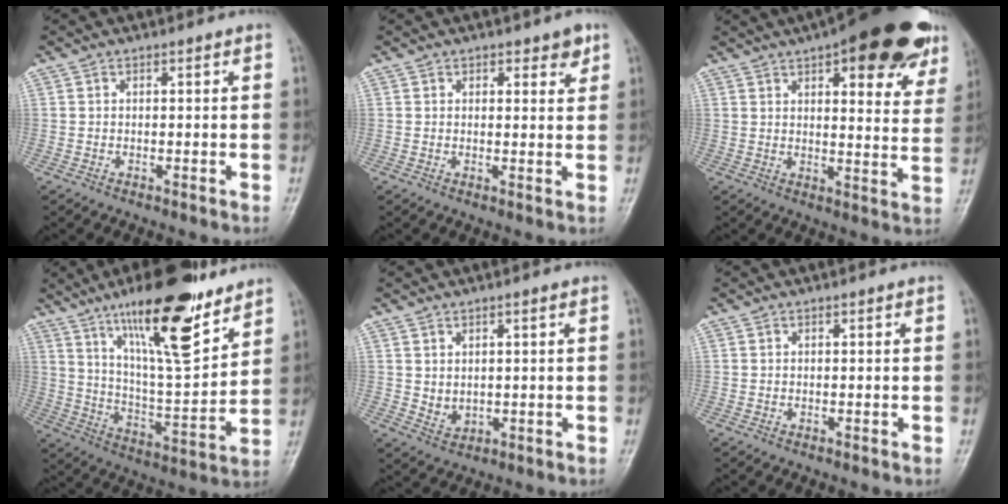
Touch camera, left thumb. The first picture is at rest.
{"total": 3.1, "force": [1.9, 1.7, 1.7], "torque": [0.001, -0.009, 0.024]}
{"total": 22.7, "force": [13.7, 7.9, 16.2], "torque": [-0.178, -0.027, 0.170]}
{"total": 20.8, "force": [13.5, 5.4, 14.8], "torque": [-0.209, -0.071, 0.229]}
{"total": 3.4, "force": [1.0, 2.2, 2.4], "torque": [-0.033, -0.014, 0.027]}
{"total": 0.0}